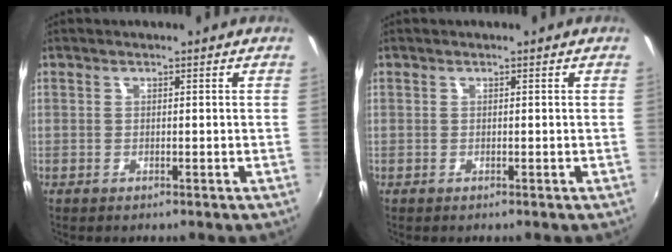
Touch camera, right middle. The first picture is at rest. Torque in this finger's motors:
{"motor_torque": [-0.02, 0.01, 0.00, 0.00]}